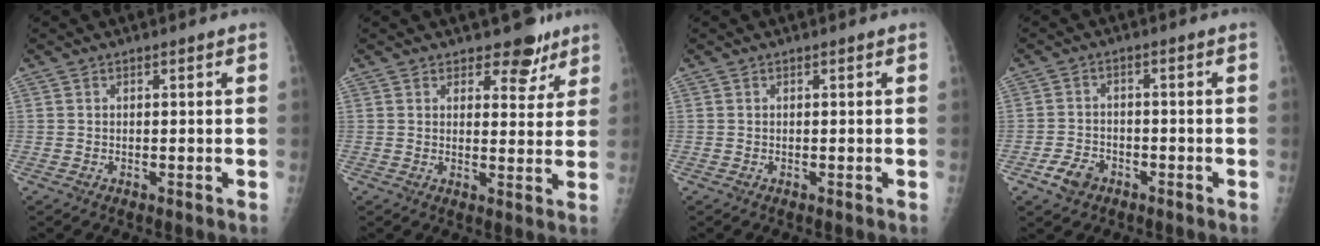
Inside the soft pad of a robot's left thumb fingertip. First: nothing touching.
{"total": 5.9, "force": [4.3, 3.3, 2.3], "torque": [0.005, -0.025, 0.057]}
{"total": 0.0}
{"total": 4.8, "force": [-2.7, 3.3, 2.1], "torque": [-0.032, 0.017, -0.045]}